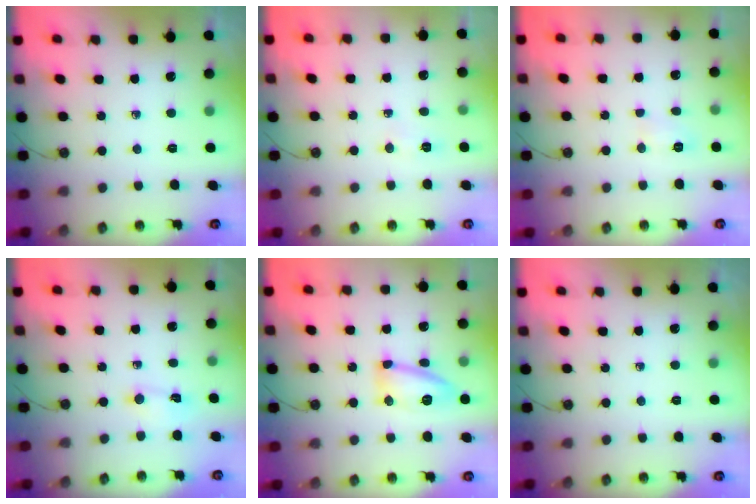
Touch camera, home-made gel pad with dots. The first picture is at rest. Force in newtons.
{"total": 5.3, "press": 5.2, "slide": 0.7}
{"total": 5.5, "press": 5.5, "slide": 0.6}
{"total": 2.0, "press": 2.0, "slide": 0.3}
{"total": 11.4, "press": 11.4, "slide": 0.6}
{"total": 0.0}